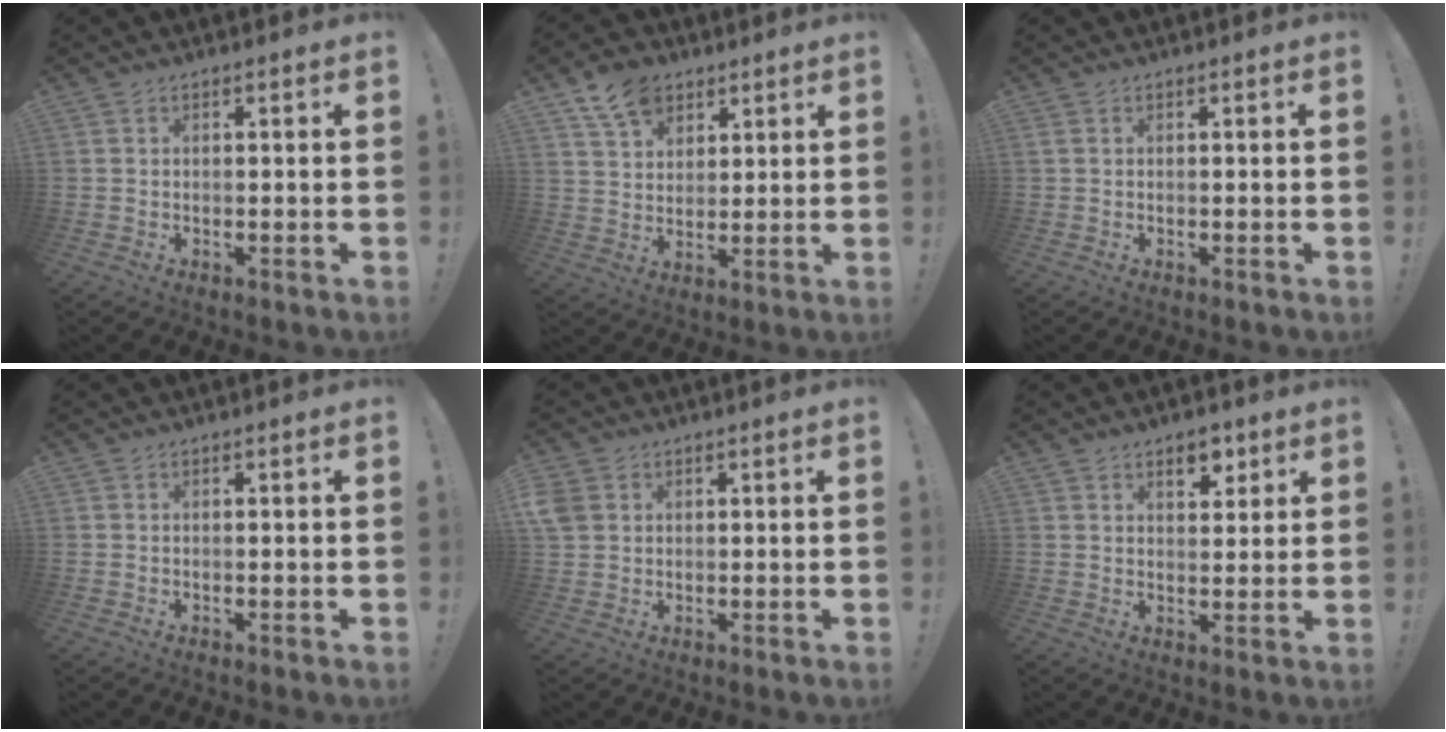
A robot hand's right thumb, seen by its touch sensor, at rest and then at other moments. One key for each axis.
{"total": 10.3, "fx": 6.4, "fy": 7.1, "fz": 4.0, "tx": -0.058, "ty": -0.030, "tz": 0.121}
{"total": 0.0}
{"total": 0.0}
{"total": 4.7, "fx": 1.8, "fy": 3.8, "fz": 2.0, "tx": -0.044, "ty": 0.002, "tz": 0.037}
{"total": 6.2, "fx": 3.7, "fy": 3.7, "fz": 3.3, "tx": -0.022, "ty": -0.018, "tz": 0.060}